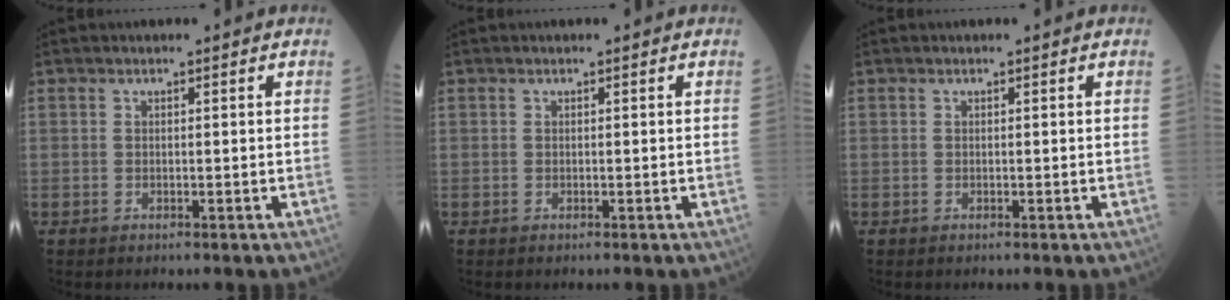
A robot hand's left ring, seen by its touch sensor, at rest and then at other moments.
{"total": 0.0}
{"total": 0.0}